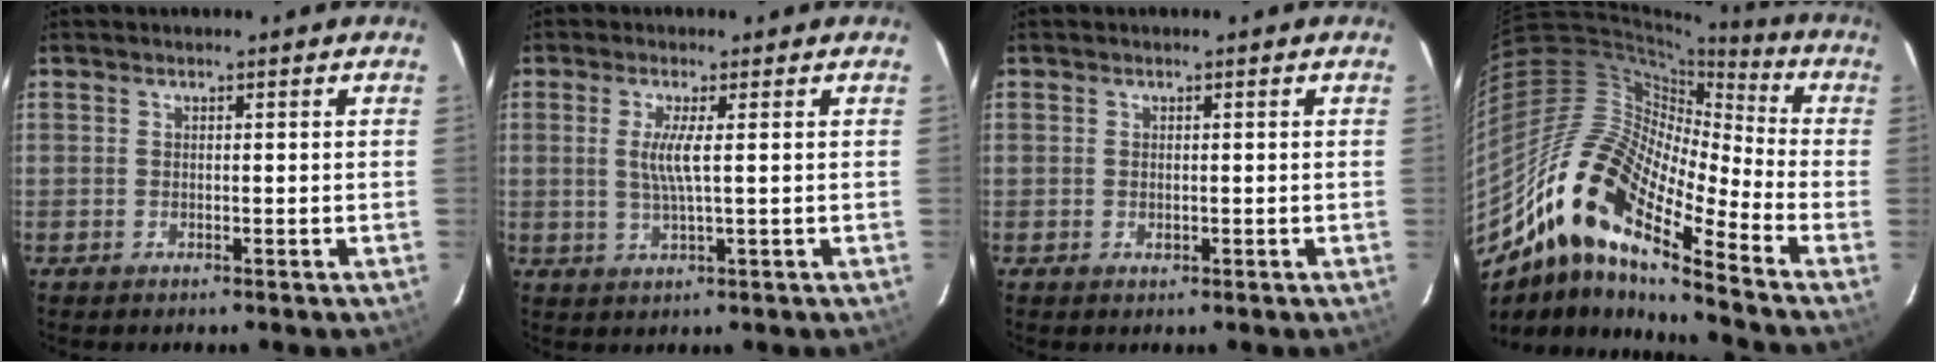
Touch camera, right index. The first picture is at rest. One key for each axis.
{"total": 4.1, "fx": 0.7, "fy": -0.1, "fz": 4.0, "tx": -0.080, "ty": -0.007, "tz": 0.012}
{"total": 0.7, "fx": -0.1, "fy": 0.6, "fz": 0.4, "tx": -0.006, "ty": 0.000, "tz": 0.000}
{"total": 19.7, "fx": -12.4, "fy": 4.6, "fz": 14.6, "tx": -0.242, "ty": -0.015, "tz": -0.258}